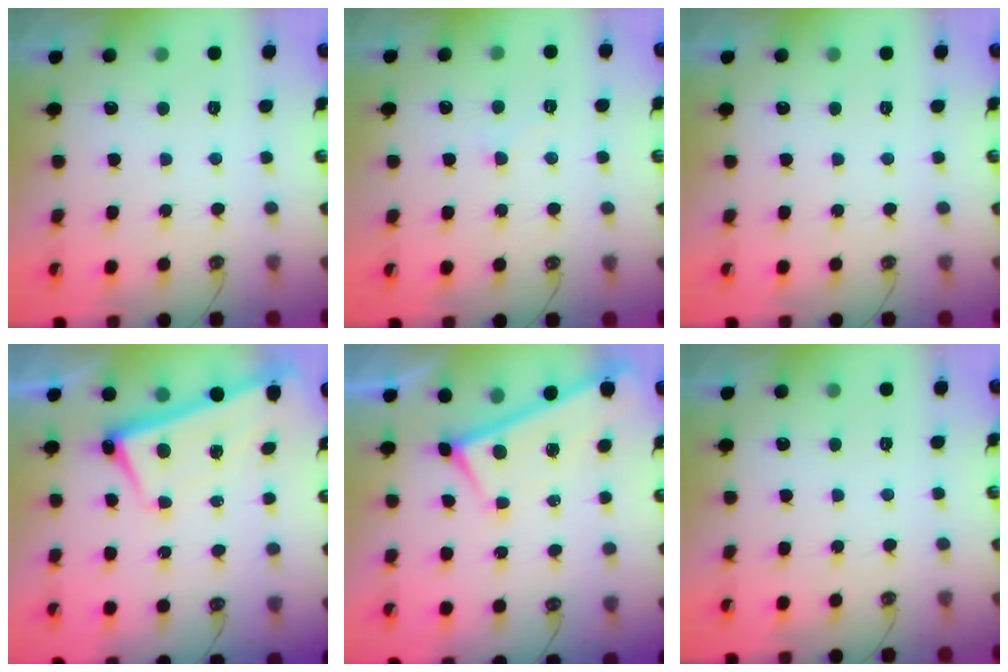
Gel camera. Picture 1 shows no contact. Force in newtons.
{"total": 2.2, "press": 2.2, "slide": 0.4}
{"total": 0.0}
{"total": 2.6, "press": 2.6, "slide": 0.3}
{"total": 0.0}
{"total": 0.0}